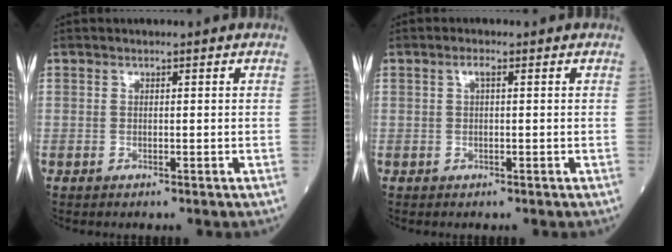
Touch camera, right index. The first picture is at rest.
{"total": 1.1, "force": [0.4, 0.2, 1.0], "torque": [-0.019, 0.004, 0.005]}